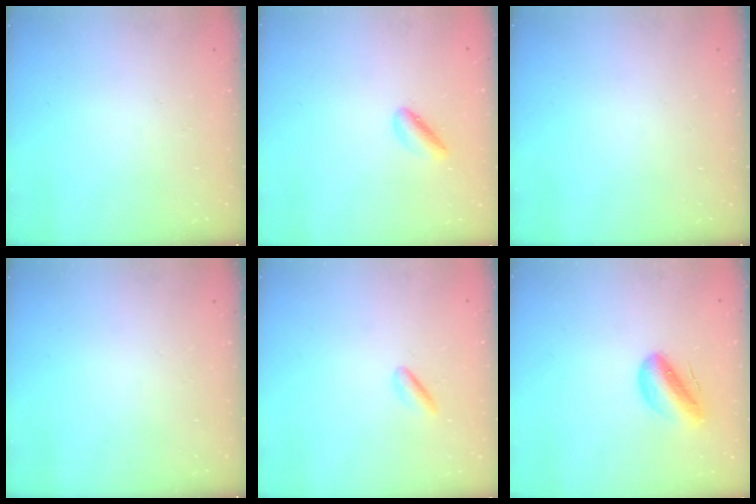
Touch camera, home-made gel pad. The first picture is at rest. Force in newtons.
{"total": 2.5, "press": 2.5, "slide": 0.5}
{"total": 0.0}
{"total": 0.0}
{"total": 1.5, "press": 1.1, "slide": 0.9}
{"total": 9.2, "press": 8.7, "slide": 2.9}